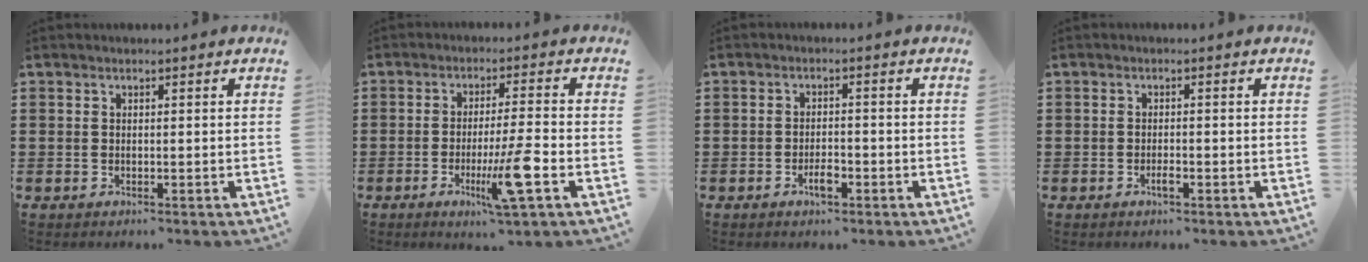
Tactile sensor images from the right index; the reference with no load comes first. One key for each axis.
{"total": 9.3, "fx": -3.3, "fy": 0.4, "fz": 8.7, "tx": -0.158, "ty": -0.014, "tz": -0.060}
{"total": 3.1, "fx": -1.6, "fy": 1.0, "fz": 2.4, "tx": -0.049, "ty": 0.001, "tz": -0.032}
{"total": 1.7, "fx": -0.9, "fy": 0.4, "fz": 1.4, "tx": -0.027, "ty": -0.002, "tz": -0.016}